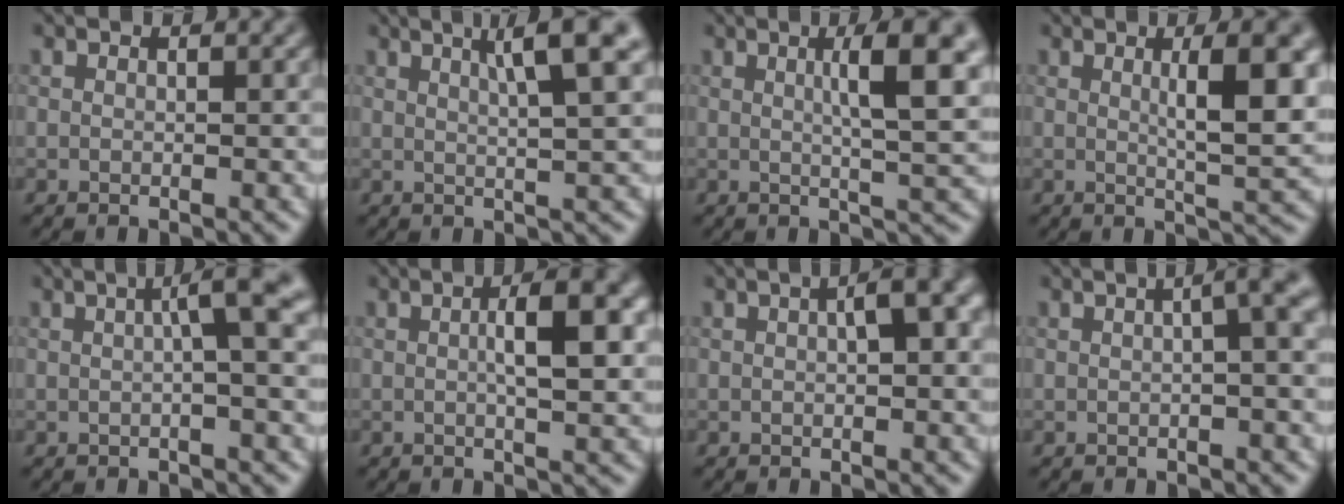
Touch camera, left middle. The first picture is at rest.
{"total": 5.7, "force": [2.5, 0.8, 5.0], "torque": [-0.064, 0.012, 0.038]}
{"total": 6.4, "force": [1.6, 1.2, 6.1], "torque": [-0.076, 0.008, 0.022]}
{"total": 6.2, "force": [1.2, 1.3, 5.9], "torque": [-0.078, 0.001, 0.020]}
{"total": 4.0, "force": [0.7, 0.6, 3.9], "torque": [-0.051, 0.015, 0.006]}
{"total": 4.8, "force": [0.6, 1.0, 4.6], "torque": [-0.072, 0.008, 0.007]}
{"total": 4.0, "force": [0.8, 1.1, 3.7], "torque": [-0.056, 0.011, 0.009]}
{"total": 3.6, "force": [0.5, 0.9, 3.5], "torque": [-0.039, 0.021, 0.004]}